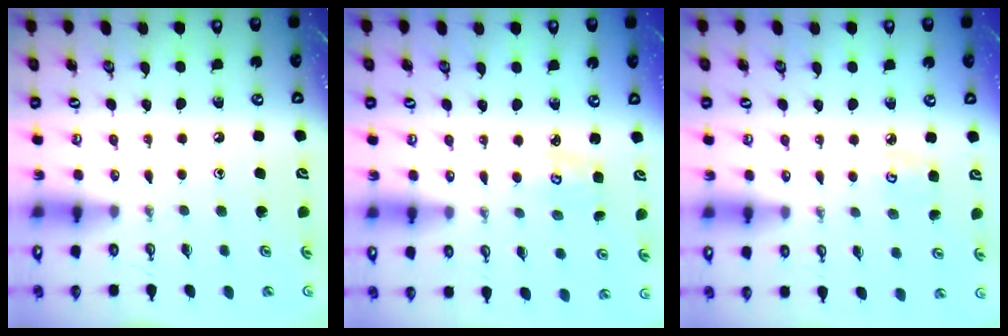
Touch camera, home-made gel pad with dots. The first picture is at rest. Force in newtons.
{"total": 2.3, "press": 2.2, "slide": 0.3}
{"total": 4.0, "press": 4.0, "slide": 0.4}